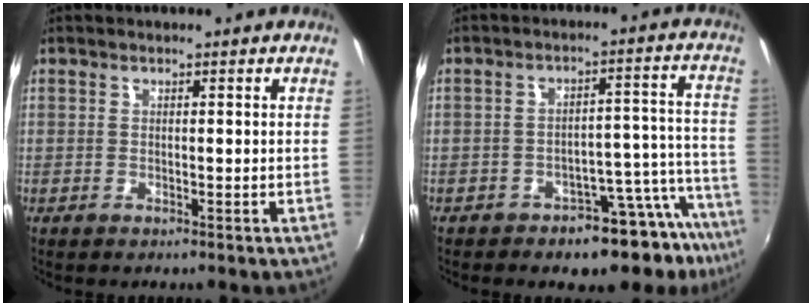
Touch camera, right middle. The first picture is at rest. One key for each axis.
{"total": 10.8, "fx": -9.4, "fy": 3.4, "fz": 4.0, "tx": -0.025, "ty": 0.029, "tz": -0.128}